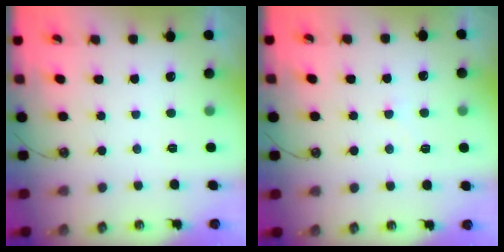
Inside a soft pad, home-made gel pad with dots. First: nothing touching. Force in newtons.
{"total": 3.8, "press": 3.7, "slide": 0.5}